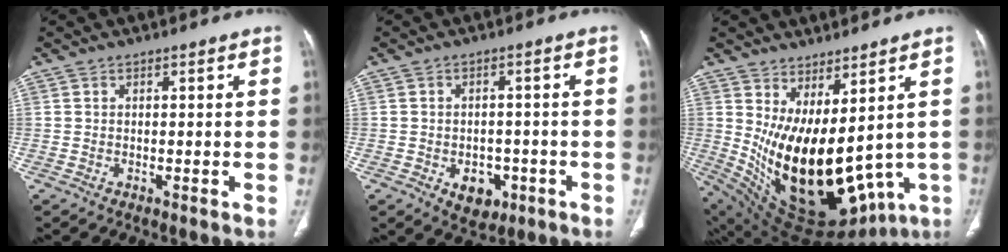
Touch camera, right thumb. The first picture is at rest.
{"total": 5.8, "force": [-2.3, 4.2, 3.3], "torque": [-0.024, 0.012, -0.022]}
{"total": 21.8, "force": [1.5, 10.7, 18.9], "torque": [-0.300, -0.053, 0.072]}